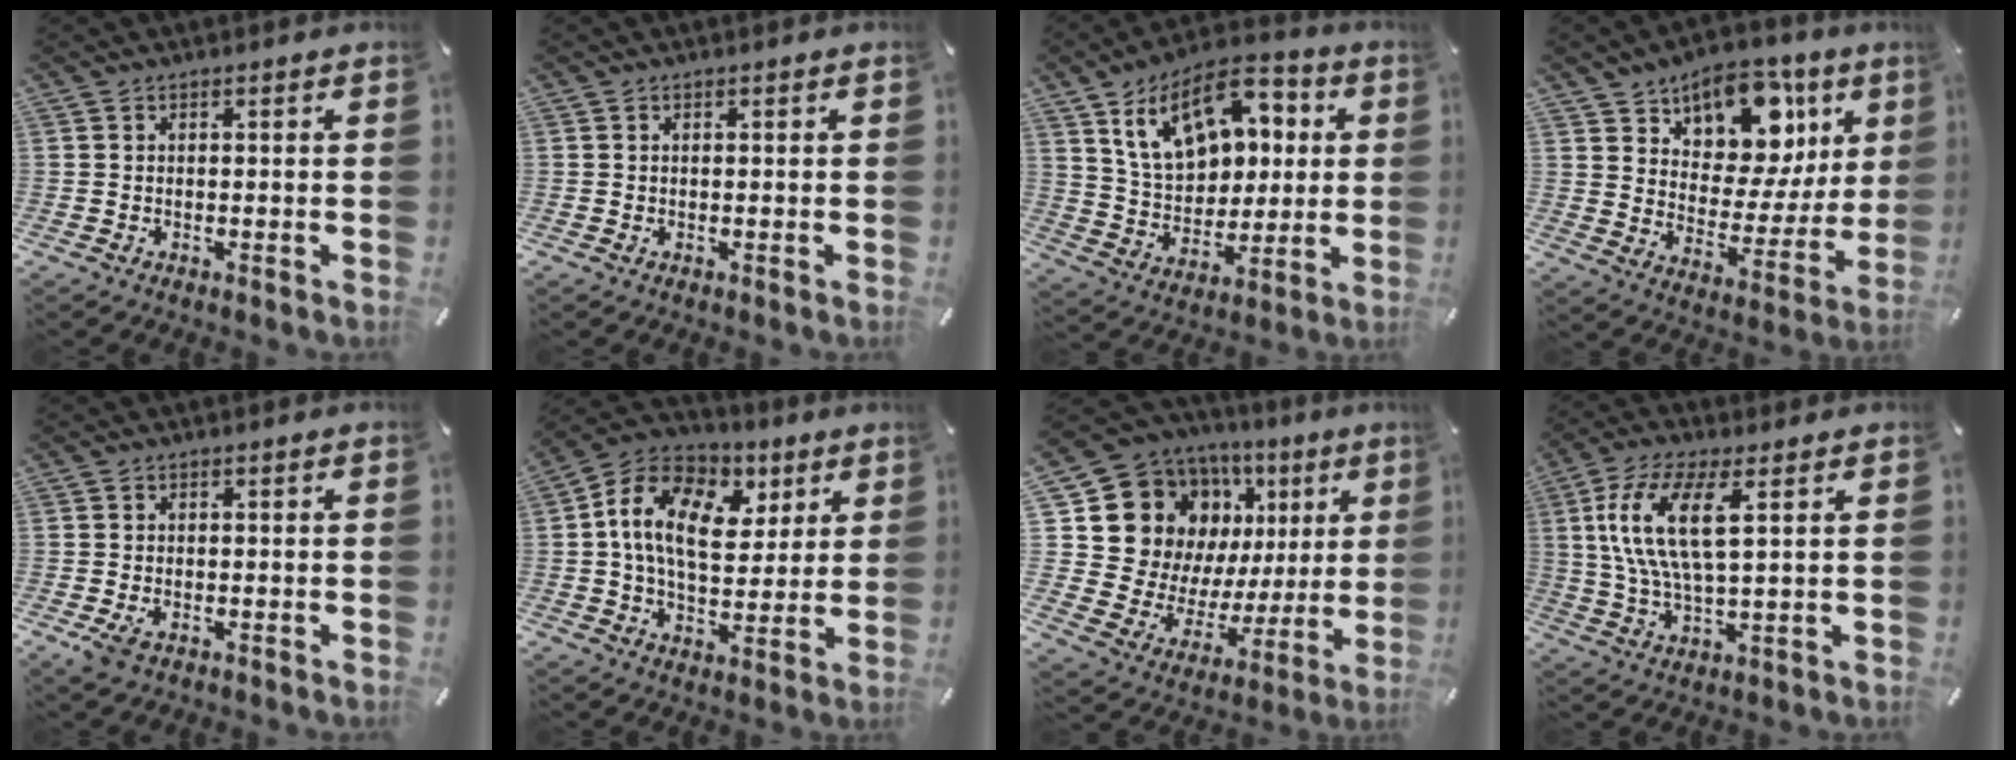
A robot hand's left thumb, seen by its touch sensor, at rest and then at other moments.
{"total": 0.0}
{"total": 17.8, "force": [8.0, 12.1, 10.4], "torque": [-0.188, -0.021, 0.148]}
{"total": 15.0, "force": [9.4, 9.6, 6.7], "torque": [-0.083, -0.076, 0.160]}
{"total": 2.4, "force": [-0.9, 1.6, 1.6], "torque": [-0.034, 0.001, -0.016]}
{"total": 16.0, "force": [4.5, 11.2, 10.4], "torque": [-0.201, -0.009, 0.081]}
{"total": 17.3, "force": [8.1, 13.4, 7.3], "torque": [-0.135, -0.065, 0.166]}
{"total": 13.7, "force": [4.5, 5.3, 11.8], "torque": [-0.264, -0.003, 0.076]}